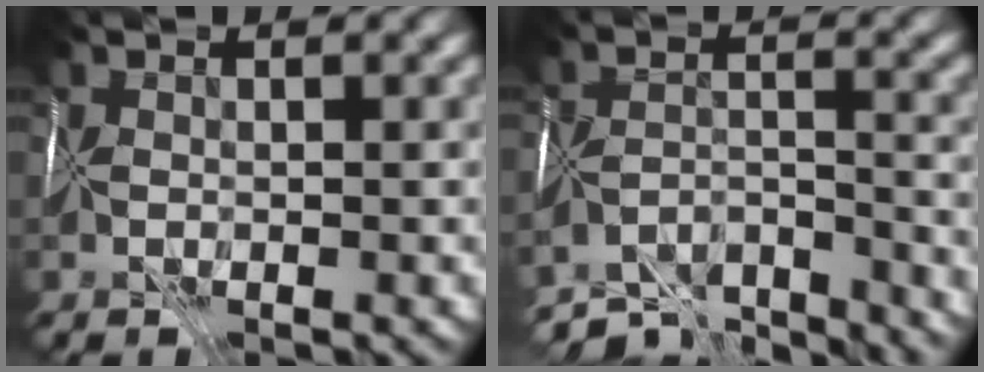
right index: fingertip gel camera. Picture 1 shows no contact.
{"total": 8.9, "force": [-8.6, 1.7, 1.7], "torque": [-0.021, -0.002, -0.124]}